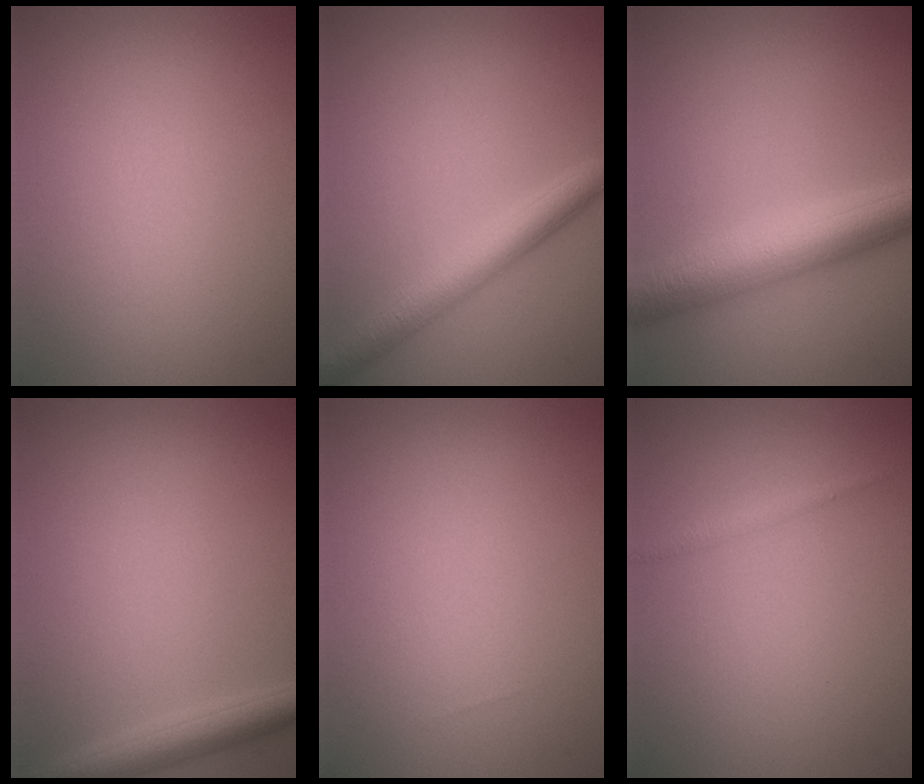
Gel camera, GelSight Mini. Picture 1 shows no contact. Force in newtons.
{"total": 3.9, "press": 3.9, "slide": 0.1}
{"total": 6.6, "press": 6.6, "slide": 0.1}
{"total": 3.3, "press": 3.3, "slide": 0.1}
{"total": 0.0}
{"total": 0.9, "press": 0.9, "slide": 0.1}